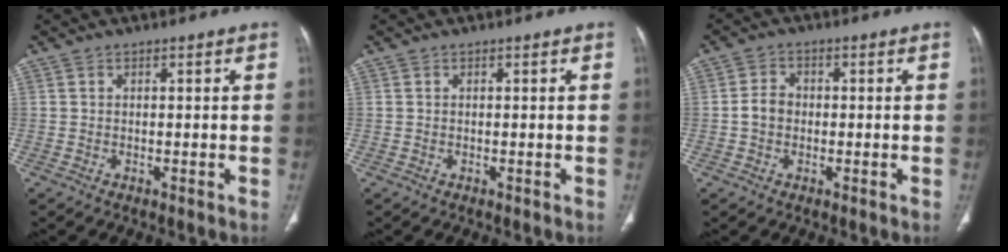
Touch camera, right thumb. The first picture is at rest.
{"total": 0.0}
{"total": 3.6, "force": [-0.4, 2.9, 2.1], "torque": [-0.031, 0.012, -0.015]}